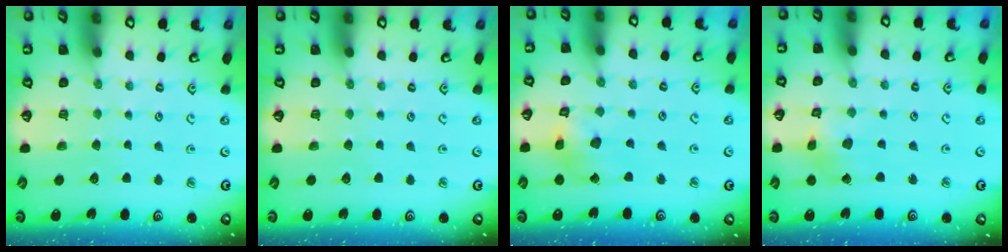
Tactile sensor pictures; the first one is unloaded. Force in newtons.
{"total": 0.0}
{"total": 9.4, "press": 9.4, "slide": 1.1}
{"total": 4.5, "press": 4.4, "slide": 0.6}